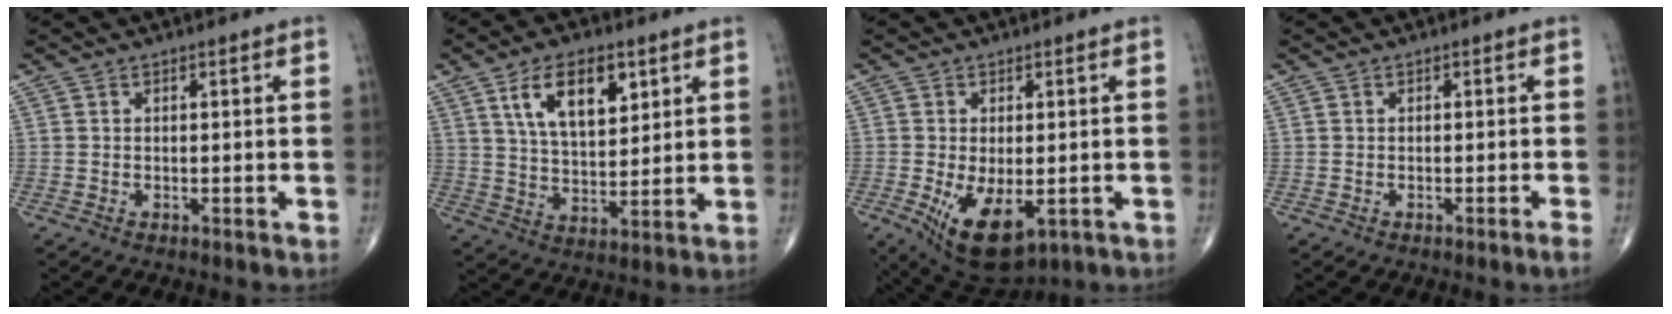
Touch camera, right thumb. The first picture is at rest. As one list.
[{"total": 12.1, "force": [5.5, 6.1, 8.9], "torque": [-0.131, -0.024, 0.104]}, {"total": 10.8, "force": [-3.3, 5.5, 8.7], "torque": [-0.138, -0.014, -0.037]}, {"total": 1.4, "force": [-0.9, -0.5, 1.0], "torque": [-0.020, 0.001, -0.016]}]